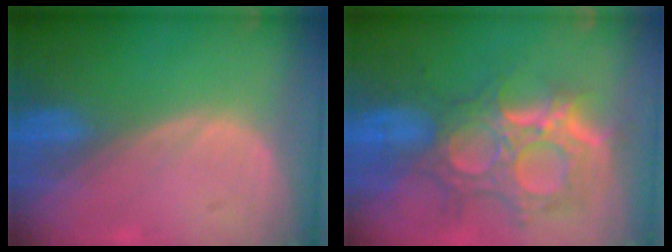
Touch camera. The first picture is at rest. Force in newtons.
{"total": 12.0, "press": 10.7, "slide": 5.3}